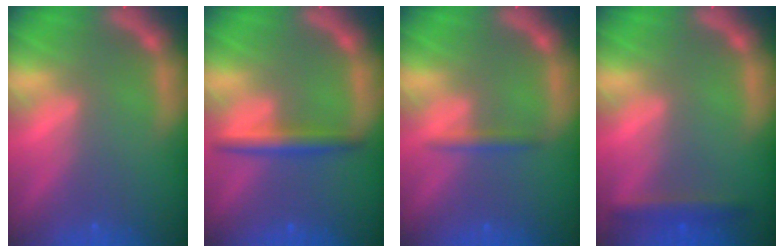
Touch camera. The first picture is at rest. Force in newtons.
{"total": 3.0}
{"total": 1.4}
{"total": 2.4}